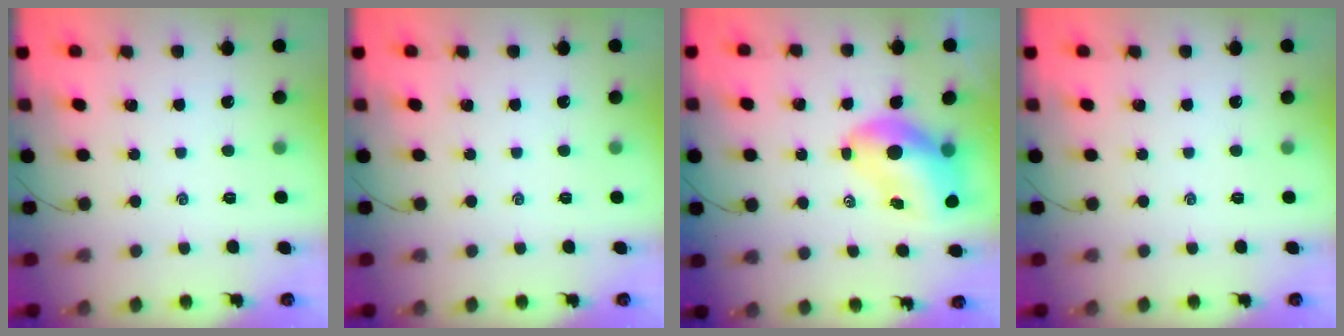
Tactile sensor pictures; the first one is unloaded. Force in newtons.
{"total": 0.0}
{"total": 10.2, "press": 9.9, "slide": 2.5}
{"total": 0.0}